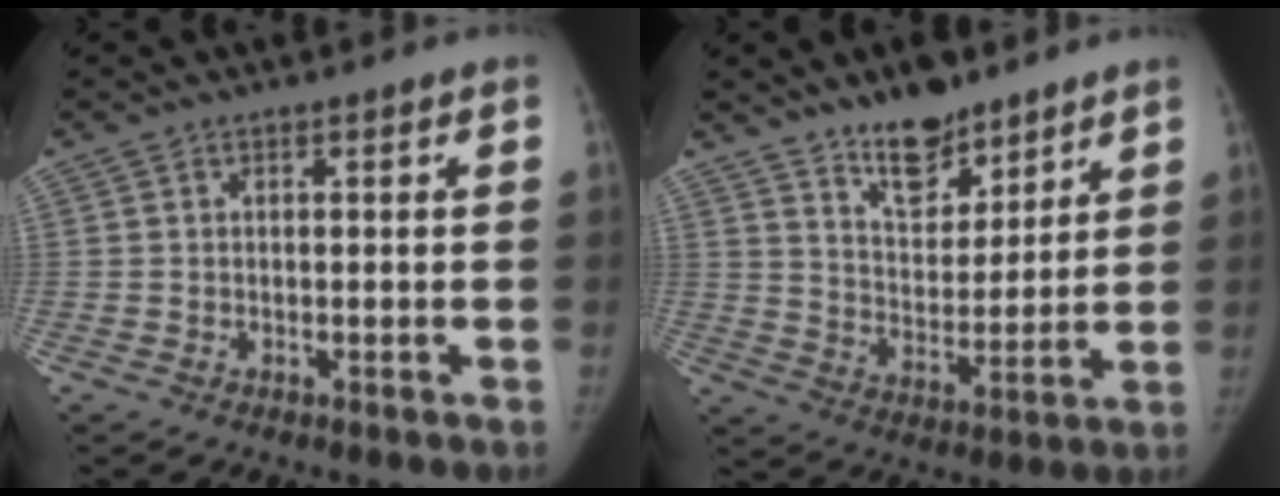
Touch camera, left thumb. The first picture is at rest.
{"total": 11.7, "force": [8.9, 5.1, 5.6], "torque": [-0.062, -0.067, 0.158]}